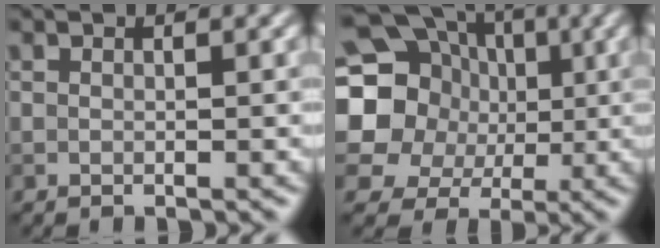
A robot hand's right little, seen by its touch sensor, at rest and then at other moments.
{"total": 18.2, "force": [2.8, 16.4, 7.4], "torque": [-0.165, 0.029, 0.005]}